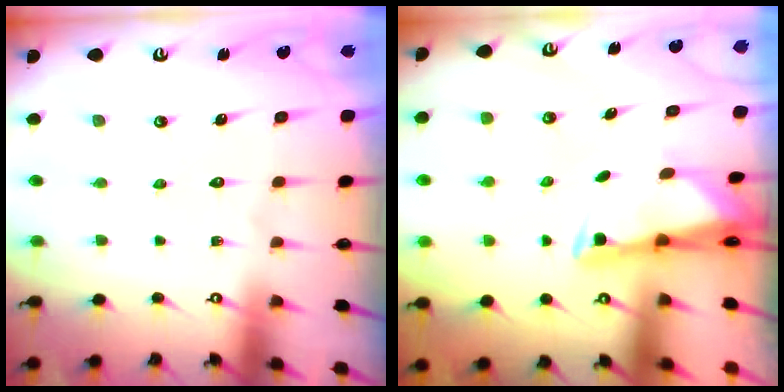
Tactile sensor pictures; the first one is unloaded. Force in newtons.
{"total": 2.7, "press": 2.6, "slide": 0.5}